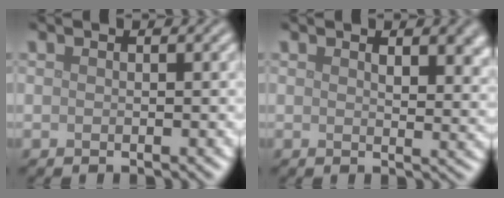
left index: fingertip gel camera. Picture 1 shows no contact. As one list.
[{"total": 4.3, "force": [1.9, 1.9, 3.4], "torque": [-0.041, -0.006, 0.034]}]